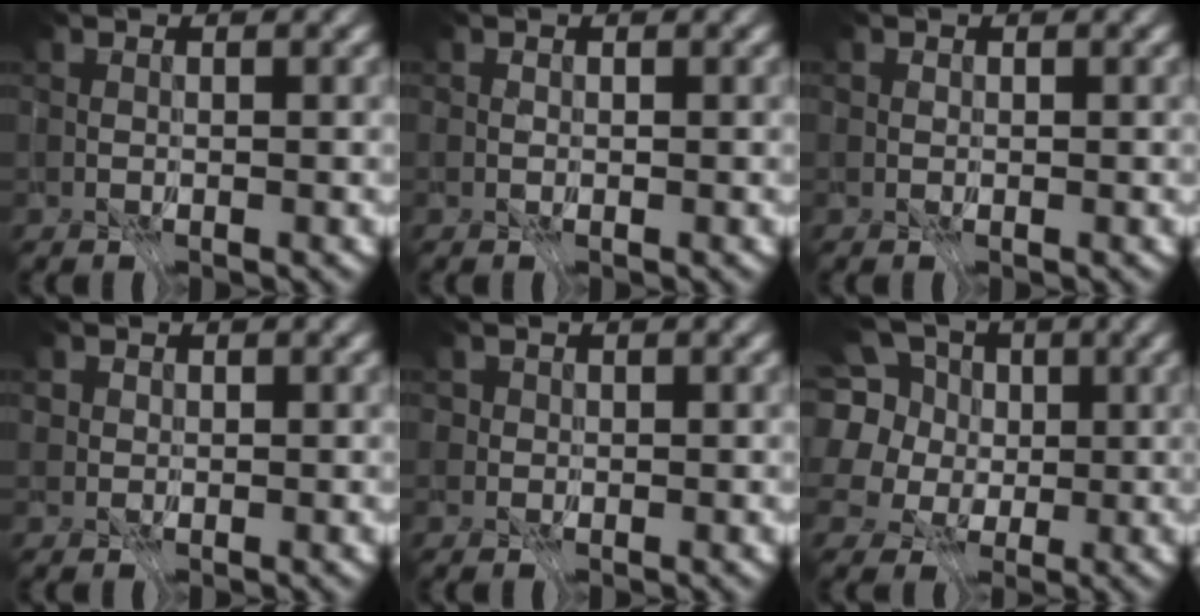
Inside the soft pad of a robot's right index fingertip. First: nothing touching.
{"total": 2.1, "force": [1.0, 1.5, 1.0], "torque": [-0.011, 0.008, 0.004]}
{"total": 2.2, "force": [1.2, 1.5, 1.0], "torque": [-0.010, 0.006, 0.008]}
{"total": 3.5, "force": [2.0, 2.5, 1.5], "torque": [-0.017, 0.004, 0.017]}
{"total": 2.9, "force": [1.5, 2.1, 1.3], "torque": [-0.016, 0.003, 0.008]}
{"total": 7.3, "force": [2.4, 5.4, 4.1], "torque": [-0.097, 0.016, 0.020]}